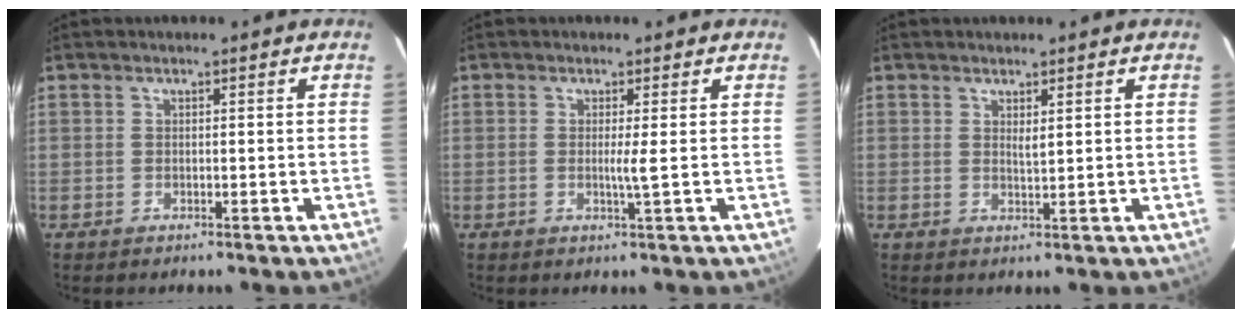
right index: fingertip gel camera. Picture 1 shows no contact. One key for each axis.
{"total": 1.9, "fx": 0.0, "fy": -0.5, "fz": 1.9, "tx": -0.034, "ty": -0.003, "tz": -0.003}
{"total": 1.3, "fx": 0.7, "fy": 0.1, "fz": 1.0, "tx": -0.022, "ty": -0.005, "tz": 0.014}